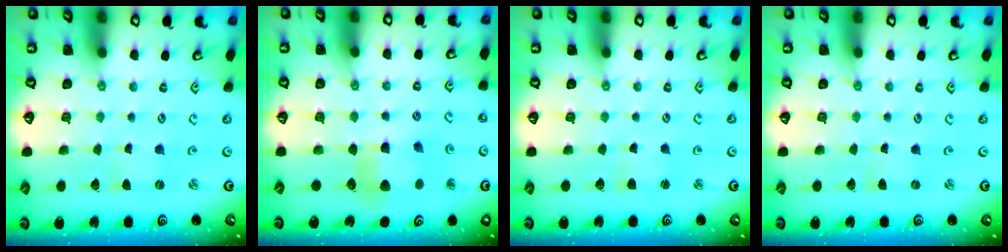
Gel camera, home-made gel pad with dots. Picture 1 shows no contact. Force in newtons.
{"total": 6.1, "press": 6.1, "slide": 0.6}
{"total": 2.9, "press": 2.9, "slide": 0.4}
{"total": 0.0}